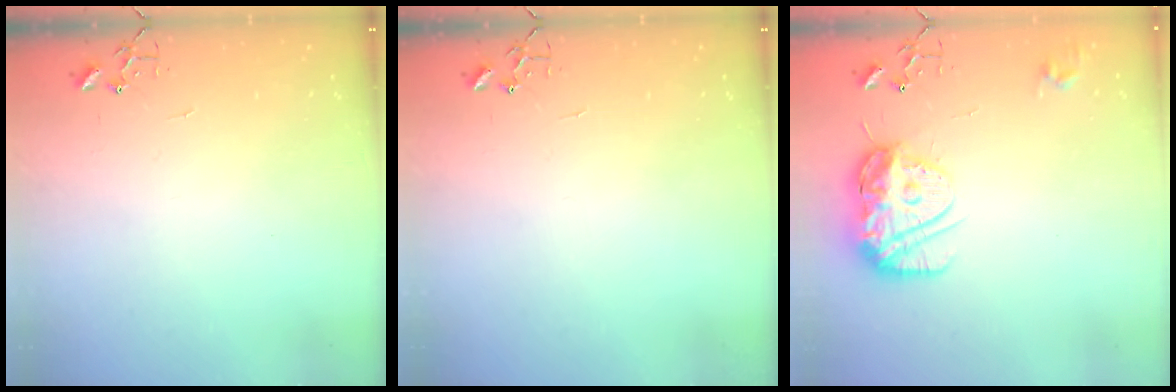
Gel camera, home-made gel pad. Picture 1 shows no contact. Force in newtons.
{"total": 0.0}
{"total": 14.9, "press": 14.8, "slide": 1.2}